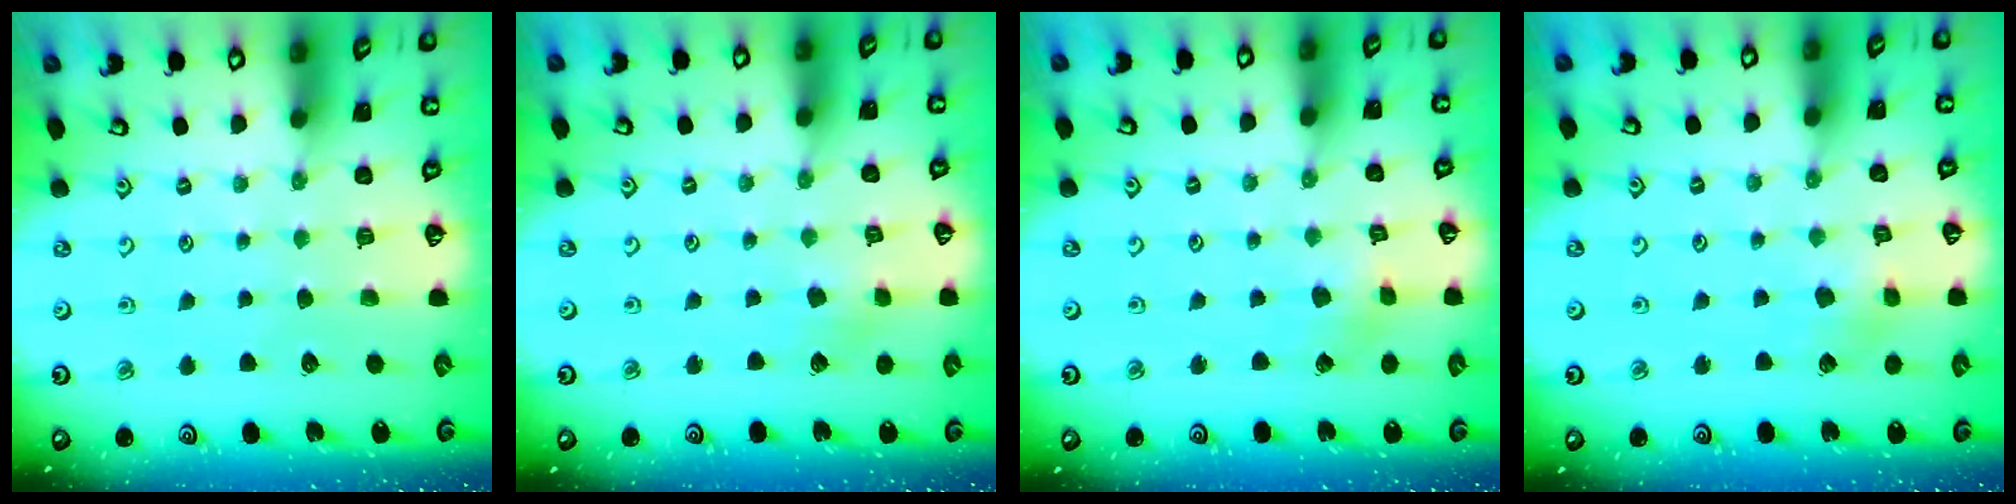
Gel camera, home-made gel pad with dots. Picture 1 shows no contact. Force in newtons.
{"total": 2.3, "press": 2.3, "slide": 0.4}
{"total": 2.6, "press": 2.6, "slide": 0.2}
{"total": 5.4, "press": 5.4, "slide": 0.6}